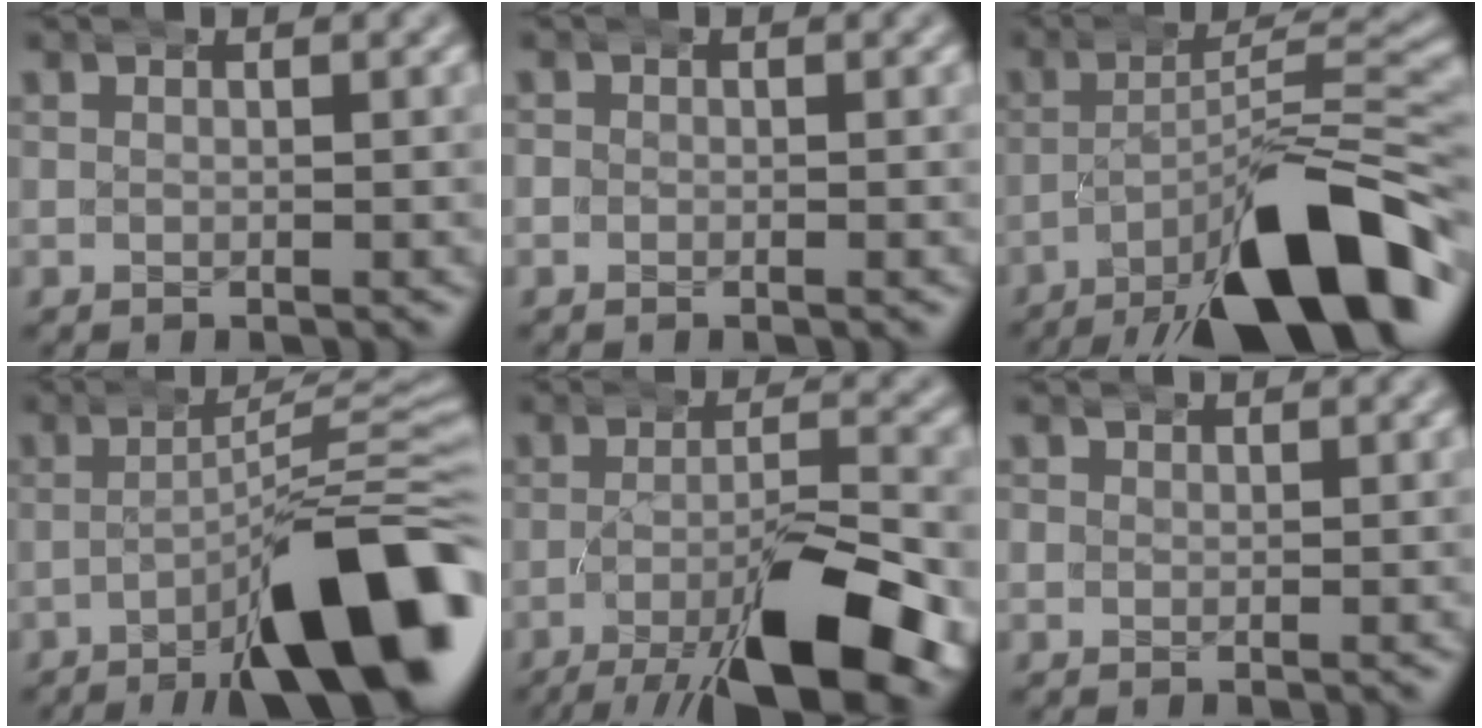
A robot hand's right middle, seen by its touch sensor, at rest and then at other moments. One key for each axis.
{"total": 1.0, "fx": -0.4, "fy": 0.9, "fz": 0.3, "tx": -0.009, "ty": 0.004, "tz": -0.008}
{"total": 12.0, "fx": -7.5, "fy": 2.5, "fz": 9.1, "tx": -0.129, "ty": 0.005, "tz": -0.112}
{"total": 10.8, "fx": -5.1, "fy": 2.1, "fz": 9.3, "tx": -0.121, "ty": 0.015, "tz": -0.080}
{"total": 10.7, "fx": -4.7, "fy": 3.4, "fz": 9.0, "tx": -0.137, "ty": -0.021, "tz": -0.066}
{"total": 0.5, "fx": 0.3, "fy": 0.4, "fz": -0.1, "tx": 0.000, "ty": -0.002, "tz": 0.007}